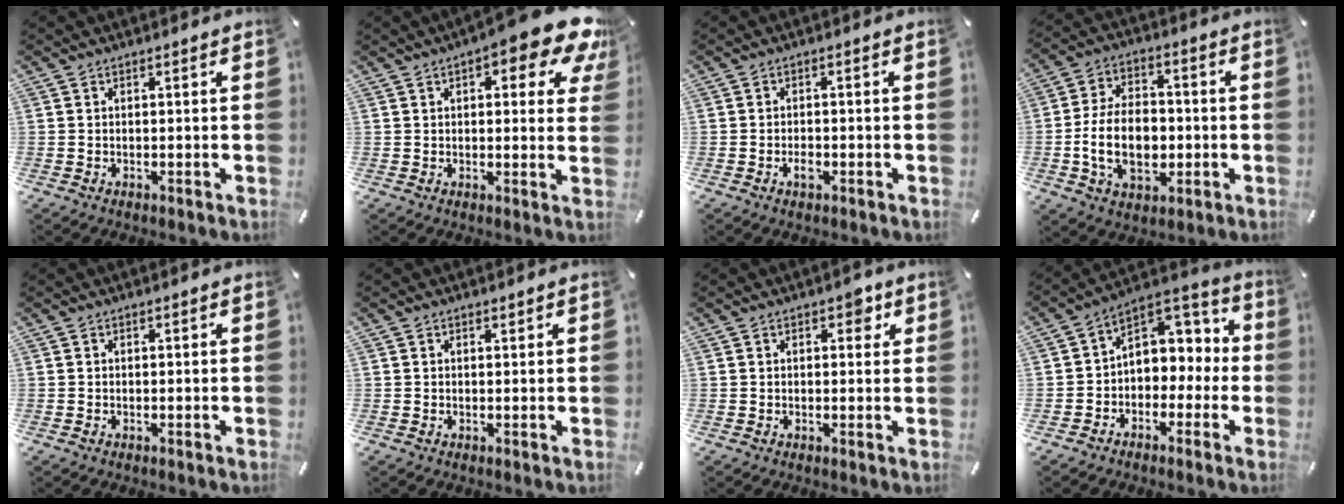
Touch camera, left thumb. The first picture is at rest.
{"total": 12.0, "force": [6.7, 4.4, 9.0], "torque": [-0.118, -0.039, 0.110]}
{"total": 2.1, "force": [-1.0, 1.1, 1.4], "torque": [-0.026, 0.005, -0.018]}
{"total": 14.0, "force": [-2.6, 9.4, 10.0], "torque": [-0.203, 0.001, -0.047]}
{"total": 0.0}
{"total": 0.6, "force": [0.4, 0.4, 0.0], "torque": [0.002, 0.002, 0.007]}
{"total": 3.3, "force": [1.4, 1.9, 2.3], "torque": [-0.018, -0.003, 0.015]}
{"total": 7.3, "force": [0.5, 6.8, 2.6], "torque": [-0.036, -0.004, 0.010]}